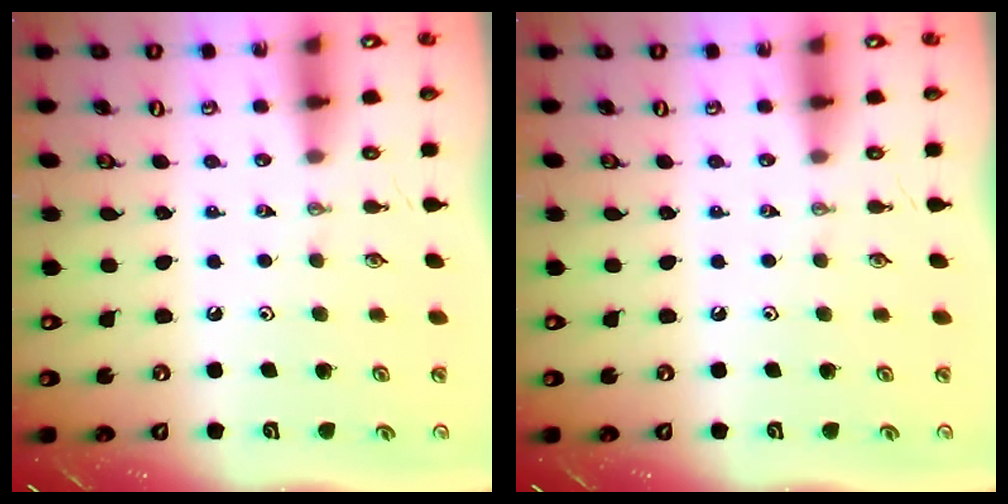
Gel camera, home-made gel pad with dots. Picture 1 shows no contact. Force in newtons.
{"total": 0.0}